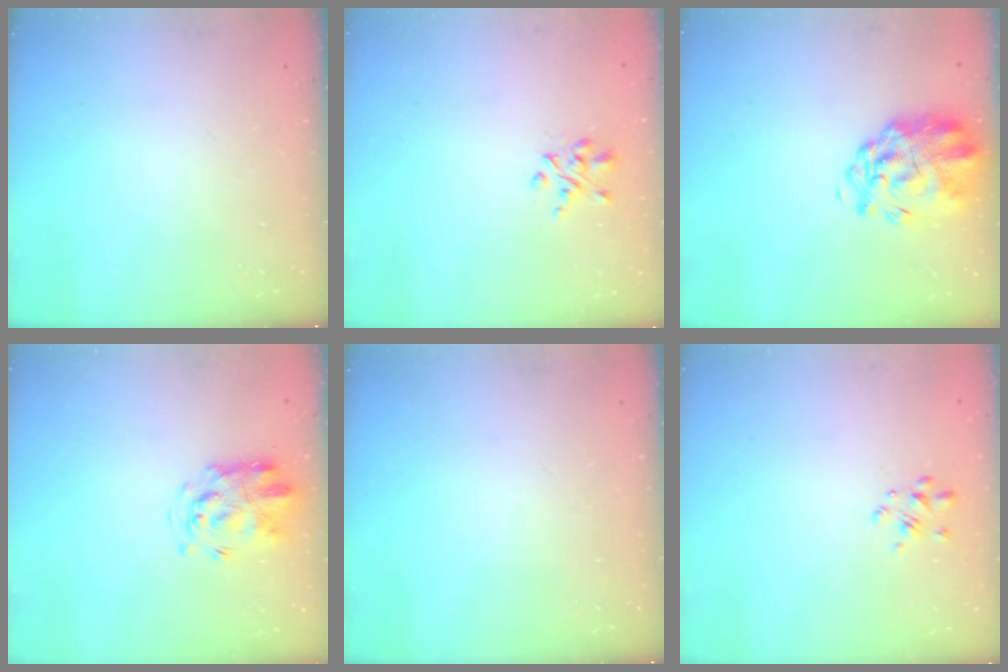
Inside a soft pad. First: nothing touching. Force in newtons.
{"total": 2.9, "press": 2.6, "slide": 1.2}
{"total": 5.4, "press": 4.6, "slide": 2.7}
{"total": 3.5, "press": 3.4, "slide": 1.0}
{"total": 0.0}
{"total": 2.7, "press": 2.4, "slide": 1.2}